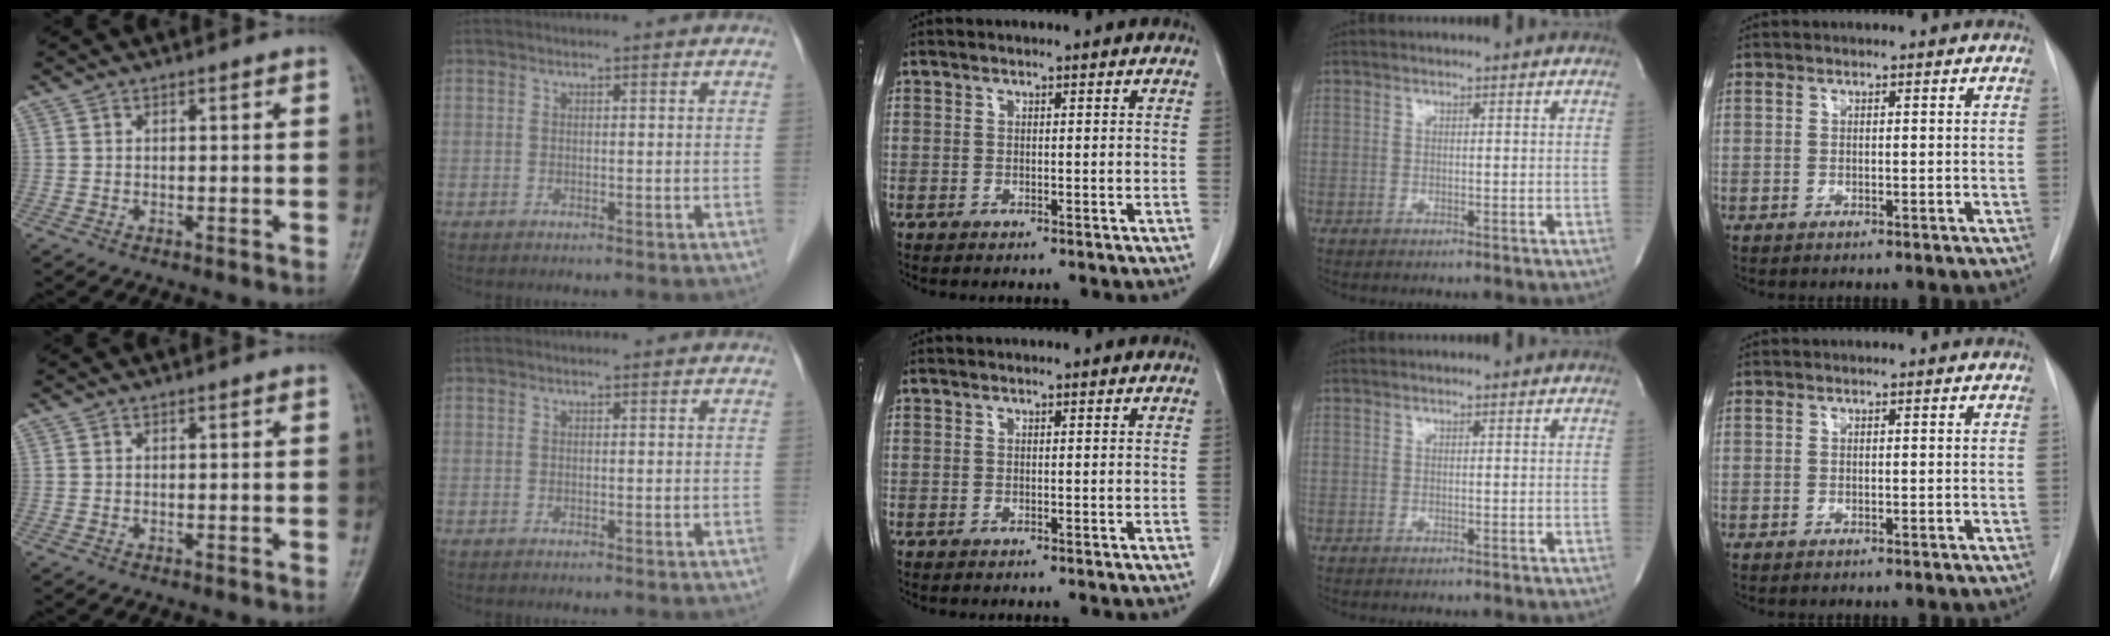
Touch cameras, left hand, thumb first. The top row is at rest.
{}